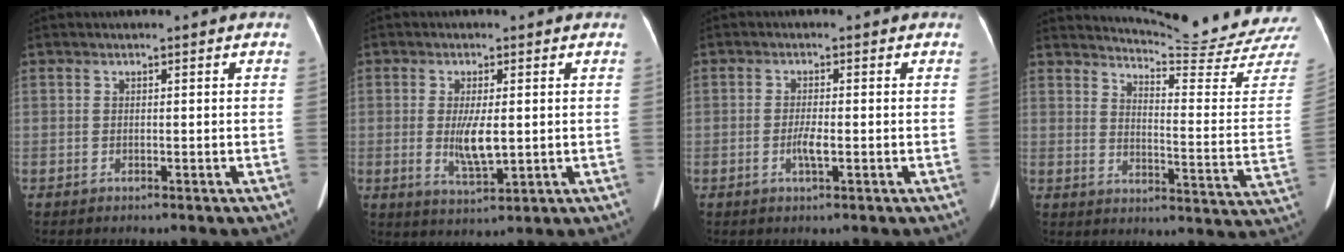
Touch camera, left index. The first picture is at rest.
{"total": 5.3, "force": [0.0, 1.3, 5.1], "torque": [-0.101, -0.014, 0.004]}
{"total": 2.3, "force": [-0.7, 0.3, 2.1], "torque": [-0.043, -0.003, -0.013]}
{"total": 19.2, "force": [18.6, -2.6, 3.7], "torque": [-0.065, -0.155, 0.218]}